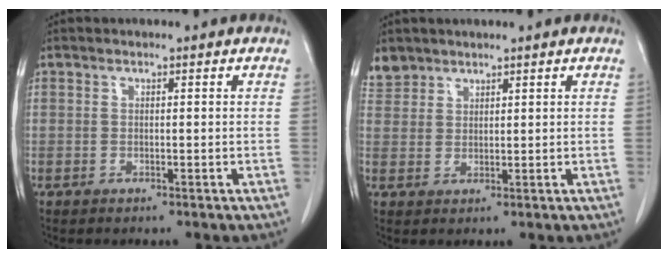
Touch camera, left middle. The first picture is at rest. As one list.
[{"total": 3.1, "force": [2.7, 1.6, -0.1], "torque": [0.007, 0.009, 0.053]}]